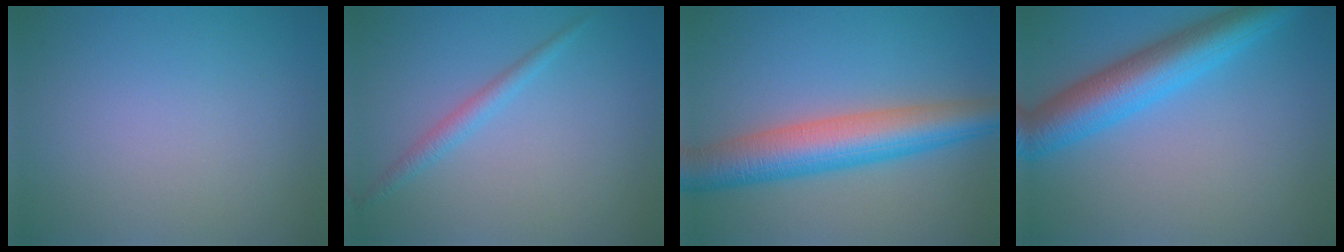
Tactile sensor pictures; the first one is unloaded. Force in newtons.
{"total": 1.6, "press": 1.6, "slide": 0.1}
{"total": 7.6, "press": 7.6, "slide": 0.2}
{"total": 6.9, "press": 6.9, "slide": 0.2}